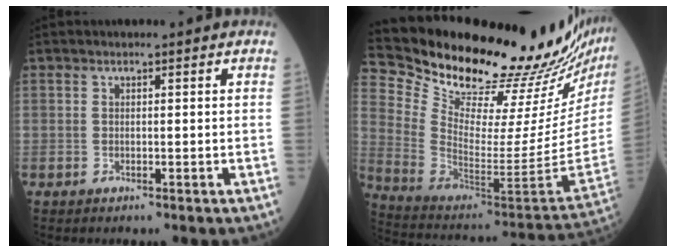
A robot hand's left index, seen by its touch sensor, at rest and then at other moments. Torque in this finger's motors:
{"motor_torque": [1.03, -1.11, 0.34, 0.01]}